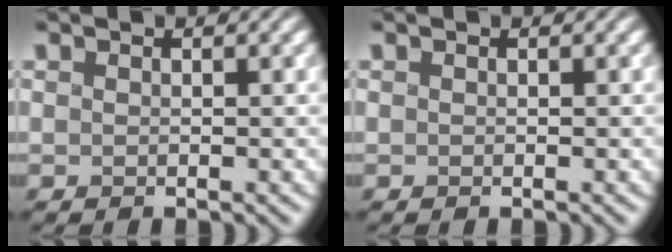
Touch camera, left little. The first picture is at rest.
{"total": 0.0}